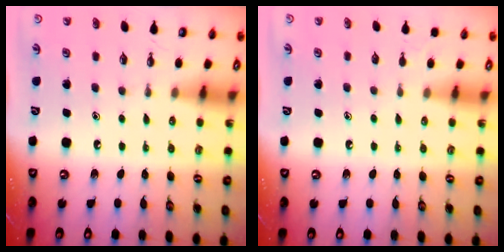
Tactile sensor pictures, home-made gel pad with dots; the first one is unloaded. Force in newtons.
{"total": 2.5, "press": 2.5, "slide": 0.3}